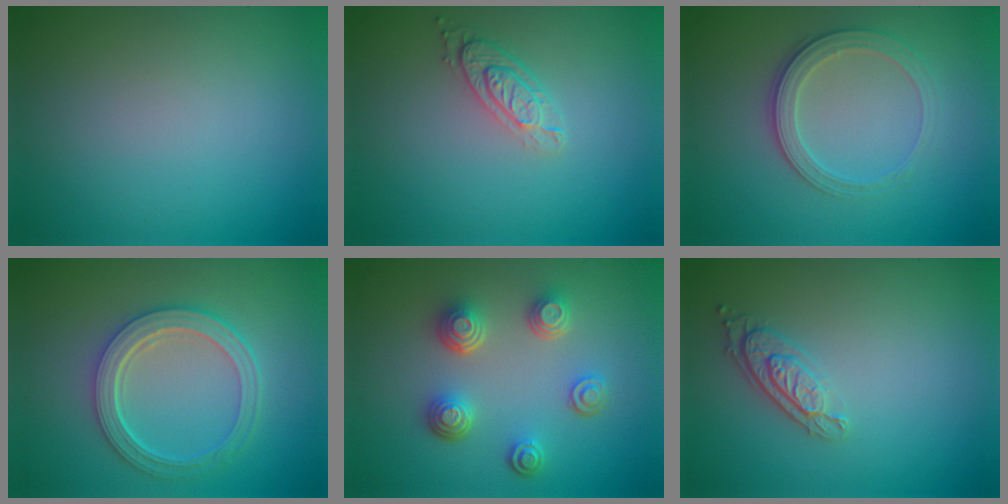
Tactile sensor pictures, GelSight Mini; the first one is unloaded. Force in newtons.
{"total": 2.9, "press": 2.2, "slide": 1.9}
{"total": 2.8, "press": 2.7, "slide": 0.8}
{"total": 5.3, "press": 3.8, "slide": 3.6}
{"total": 4.5, "press": 3.5, "slide": 2.8}
{"total": 2.4, "press": 1.9, "slide": 1.4}